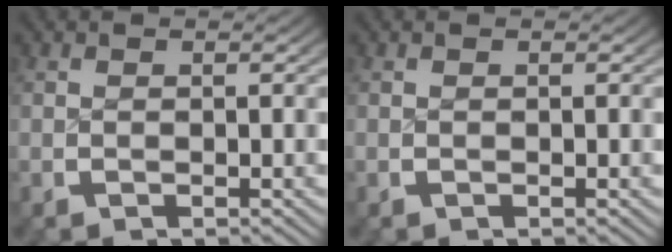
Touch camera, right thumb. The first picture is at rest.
{"total": 0.0}